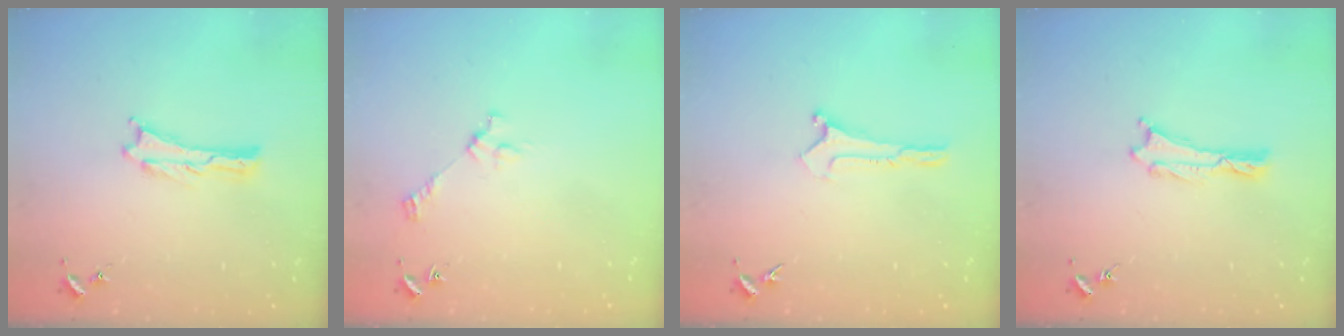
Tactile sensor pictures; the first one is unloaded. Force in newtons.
{"total": 3.1, "press": 3.1, "slide": 0.2}
{"total": 0.0}
{"total": 0.0}